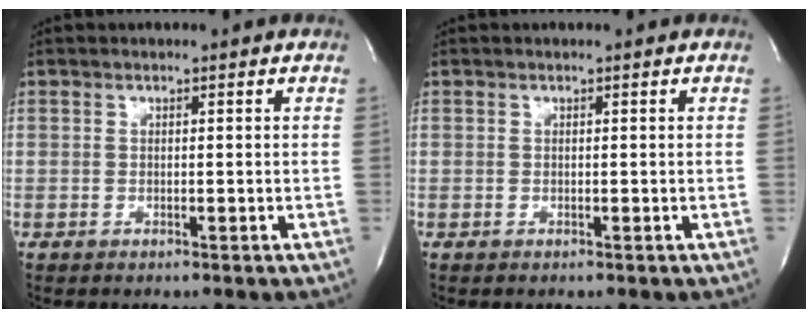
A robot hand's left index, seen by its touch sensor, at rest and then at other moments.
{"total": 0.0}